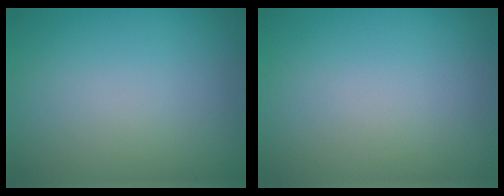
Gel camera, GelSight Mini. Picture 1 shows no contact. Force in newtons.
{"total": 0.0}